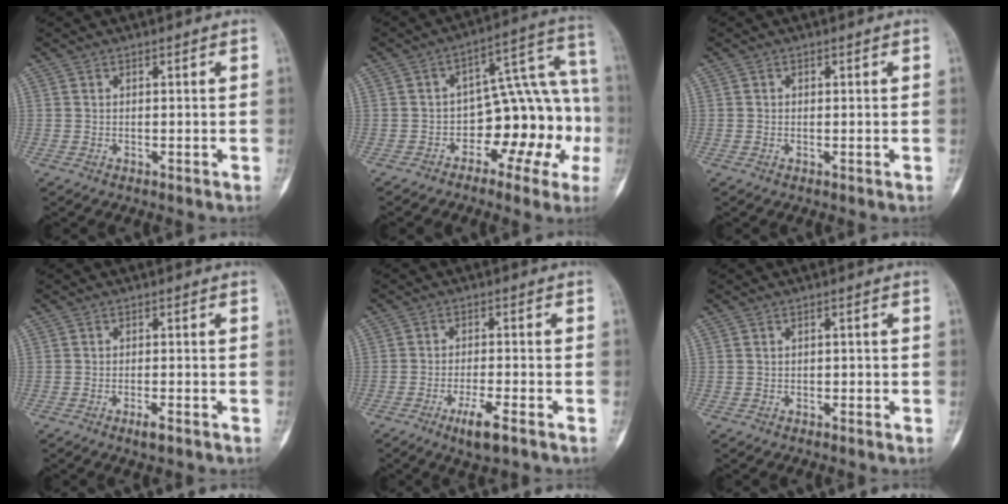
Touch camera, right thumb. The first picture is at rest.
{"total": 15.3, "force": [-4.7, 8.9, 11.6], "torque": [-0.093, 0.078, -0.061]}
{"total": 0.0}
{"total": 2.1, "force": [-1.3, 0.5, 1.6], "torque": [-0.030, 0.000, -0.024]}
{"total": 5.4, "force": [-3.2, 1.1, 4.3], "torque": [-0.085, 0.006, -0.054]}
{"total": 0.9, "force": [-0.2, 0.7, 0.4], "torque": [-0.004, 0.003, -0.003]}